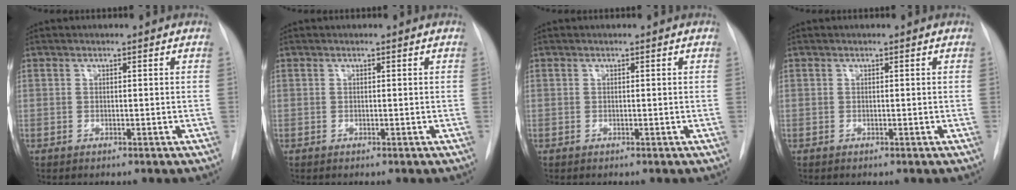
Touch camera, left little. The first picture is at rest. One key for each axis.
{"total": 0.0}
{"total": 0.0}
{"total": 0.0}